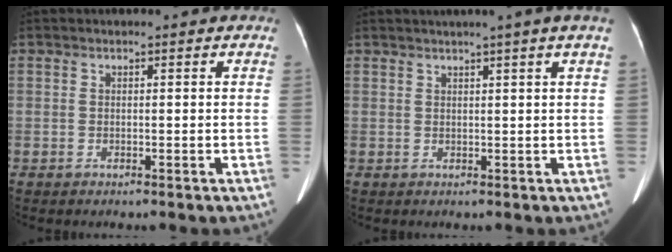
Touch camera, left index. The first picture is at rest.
{"total": 3.8, "force": [2.6, -1.3, 2.4], "torque": [-0.030, 0.006, 0.039]}